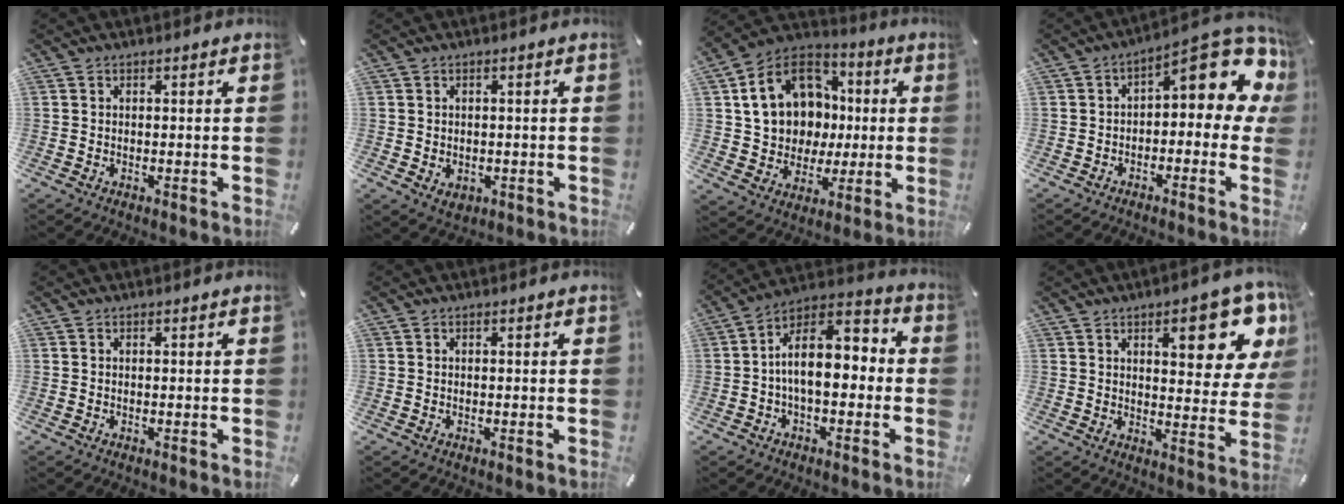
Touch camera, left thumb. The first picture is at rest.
{"total": 2.2, "force": [-0.6, 1.9, 1.0], "torque": [-0.018, 0.004, -0.011]}
{"total": 18.4, "force": [3.0, 15.7, 9.1], "torque": [-0.175, -0.002, 0.071]}
{"total": 11.5, "force": [4.5, 5.2, 9.3], "torque": [-0.114, -0.043, 0.072]}
{"total": 0.0}
{"total": 0.0}
{"total": 11.4, "force": [-1.3, 6.8, 9.1], "torque": [-0.153, 0.007, -0.020]}
{"total": 15.1, "force": [7.6, 5.6, 11.8], "torque": [-0.146, -0.037, 0.117]}